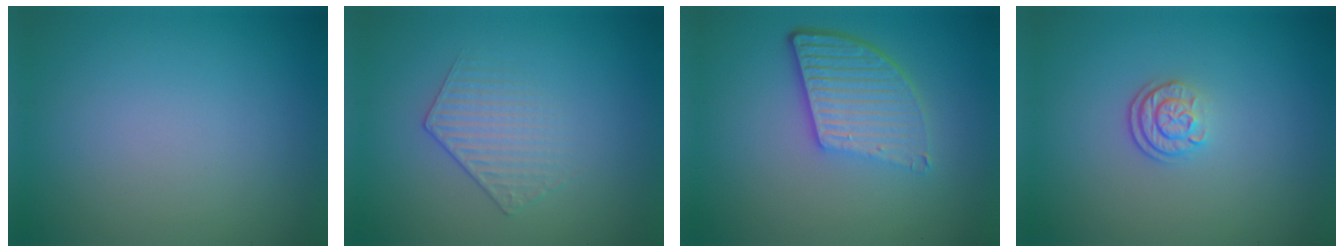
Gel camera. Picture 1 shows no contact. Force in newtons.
{"total": 1.7, "press": 1.2, "slide": 1.3}
{"total": 5.6, "press": 4.0, "slide": 4.0}
{"total": 2.1, "press": 1.8, "slide": 1.2}